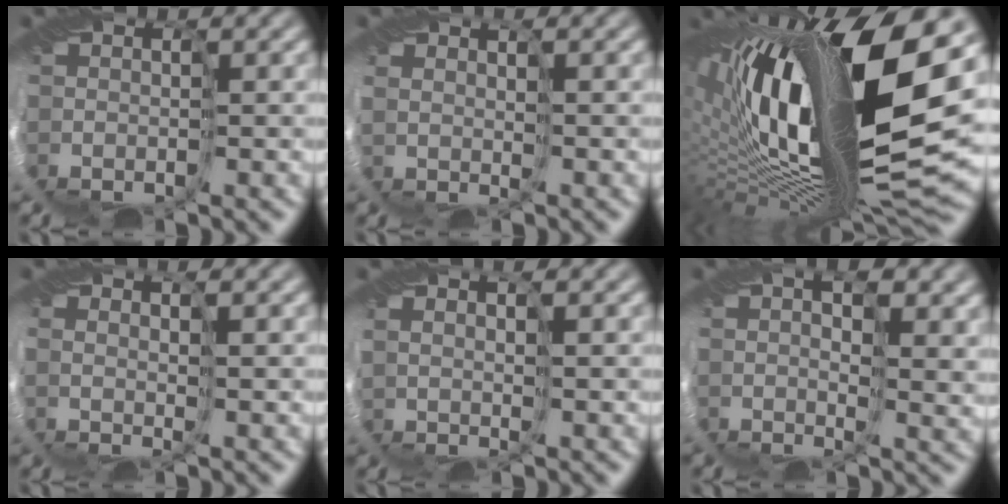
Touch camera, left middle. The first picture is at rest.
{"total": 2.5, "force": [1.9, -1.0, -1.3], "torque": [0.017, 0.004, 0.030]}
{"total": 18.6, "force": [2.2, 7.4, 16.9], "torque": [-0.326, -0.038, 0.038]}
{"total": 2.0, "force": [1.9, -0.3, -0.1], "torque": [0.011, 0.016, 0.018]}
{"total": 2.6, "force": [2.6, -0.3, -0.2], "torque": [0.002, 0.015, 0.031]}
{"total": 4.1, "force": [2.5, 1.1, 3.1], "torque": [-0.039, 0.010, 0.035]}